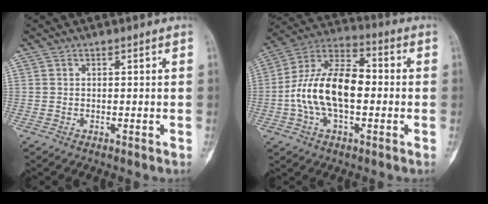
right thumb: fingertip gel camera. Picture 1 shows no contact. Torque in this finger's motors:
{"motor_torque": [0.39, 0.47, 1.49, -0.48, 0.39]}